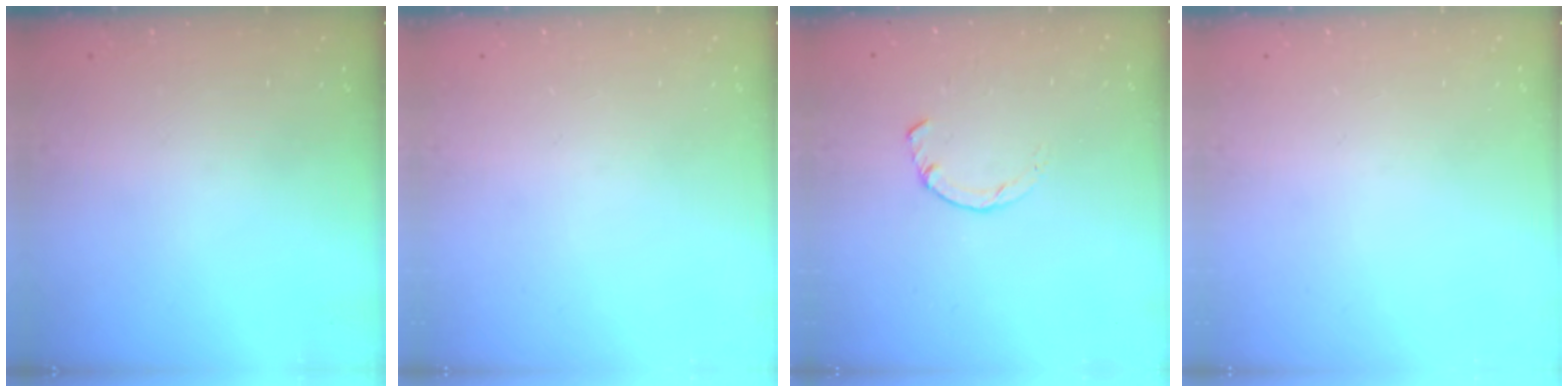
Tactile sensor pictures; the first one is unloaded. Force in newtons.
{"total": 0.0}
{"total": 2.3, "press": 2.3, "slide": 0.1}
{"total": 0.0}